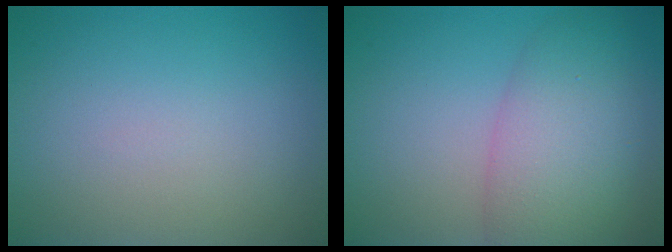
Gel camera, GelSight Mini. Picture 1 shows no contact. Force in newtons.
{"total": 6.6, "press": 6.6, "slide": 0.5}